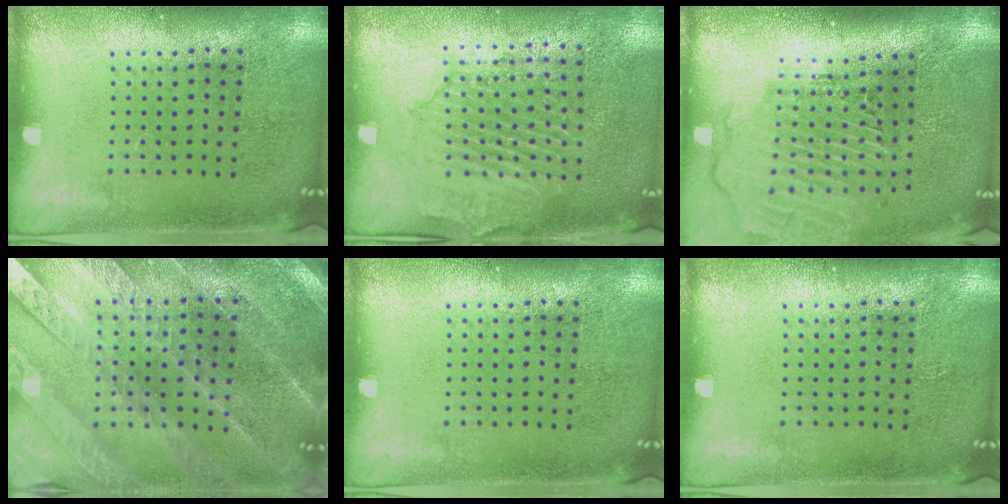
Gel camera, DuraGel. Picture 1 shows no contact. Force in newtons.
{"total": 1.8, "press": 1.8, "slide": 0.3}
{"total": 2.9, "press": 2.3, "slide": 1.8}
{"total": 2.8, "press": 2.8, "slide": 0.5}
{"total": 0.0}
{"total": 0.0}